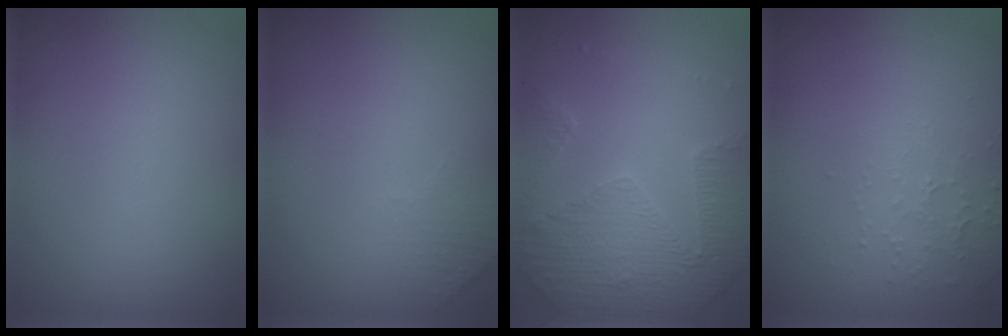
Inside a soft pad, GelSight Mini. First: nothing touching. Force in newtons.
{"total": 1.3, "press": 1.2, "slide": 0.3}
{"total": 5.0, "press": 3.6, "slide": 3.5}
{"total": 1.5, "press": 1.5, "slide": 0.5}